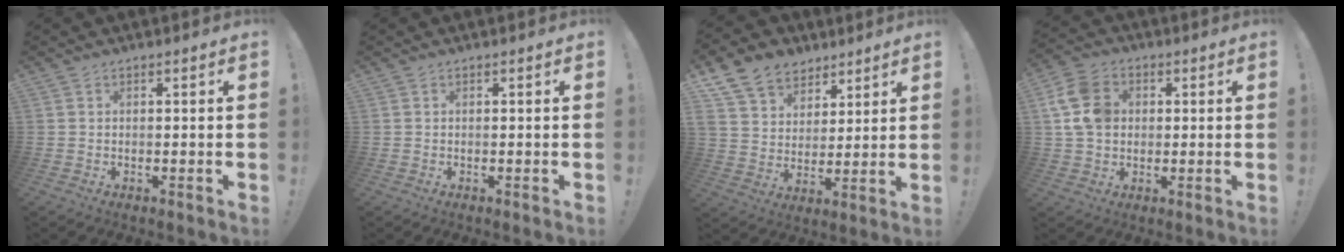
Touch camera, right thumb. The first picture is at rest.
{"total": 0.0}
{"total": 11.7, "force": [7.8, 8.1, 3.0], "torque": [-0.064, -0.051, 0.157]}
{"total": 11.6, "force": [2.0, 9.1, 6.9], "torque": [-0.132, 0.005, 0.043]}